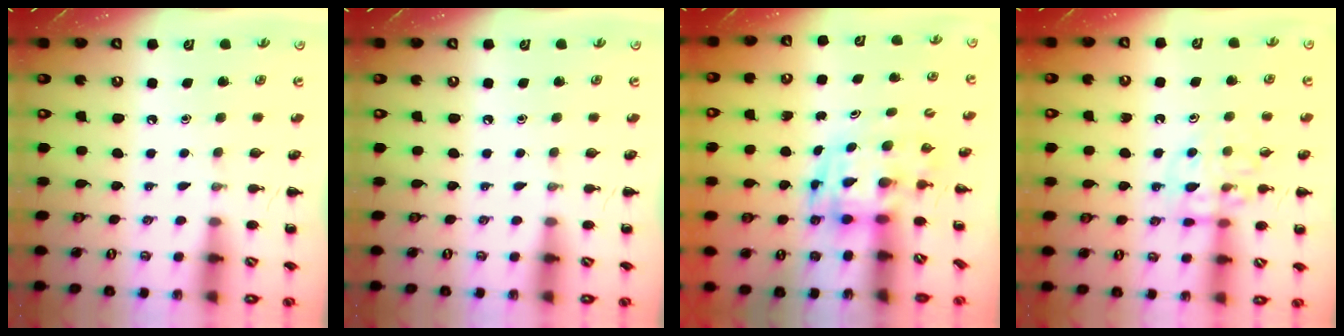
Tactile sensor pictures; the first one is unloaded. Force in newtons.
{"total": 0.0}
{"total": 3.8, "press": 3.7, "slide": 0.7}
{"total": 12.1, "press": 12.0, "slide": 1.5}